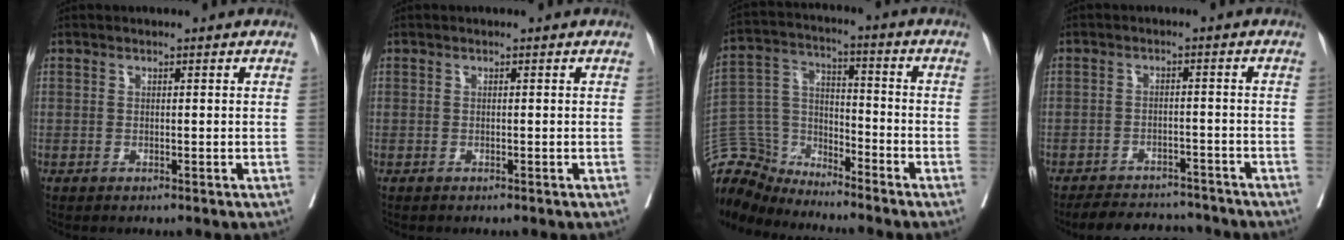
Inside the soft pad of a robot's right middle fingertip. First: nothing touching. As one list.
[{"total": 0.0}, {"total": 10.9, "force": [-10.6, 2.5, -0.1], "torque": [-0.008, 0.040, -0.209]}, {"total": 9.5, "force": [-8.9, 2.6, 2.0], "torque": [-0.025, 0.007, -0.120]}]